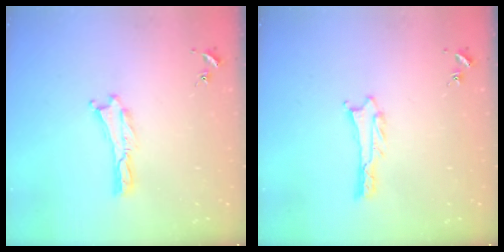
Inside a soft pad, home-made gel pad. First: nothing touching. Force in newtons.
{"total": 1.1, "press": 1.1, "slide": 0.1}